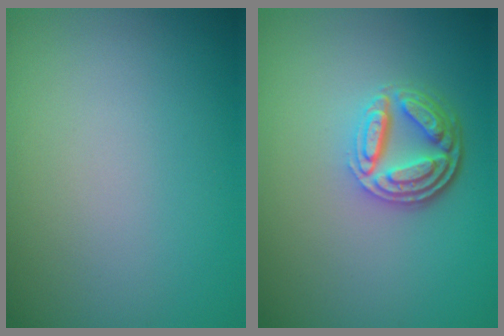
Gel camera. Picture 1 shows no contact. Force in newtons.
{"total": 4.6, "press": 3.5, "slide": 3.0}